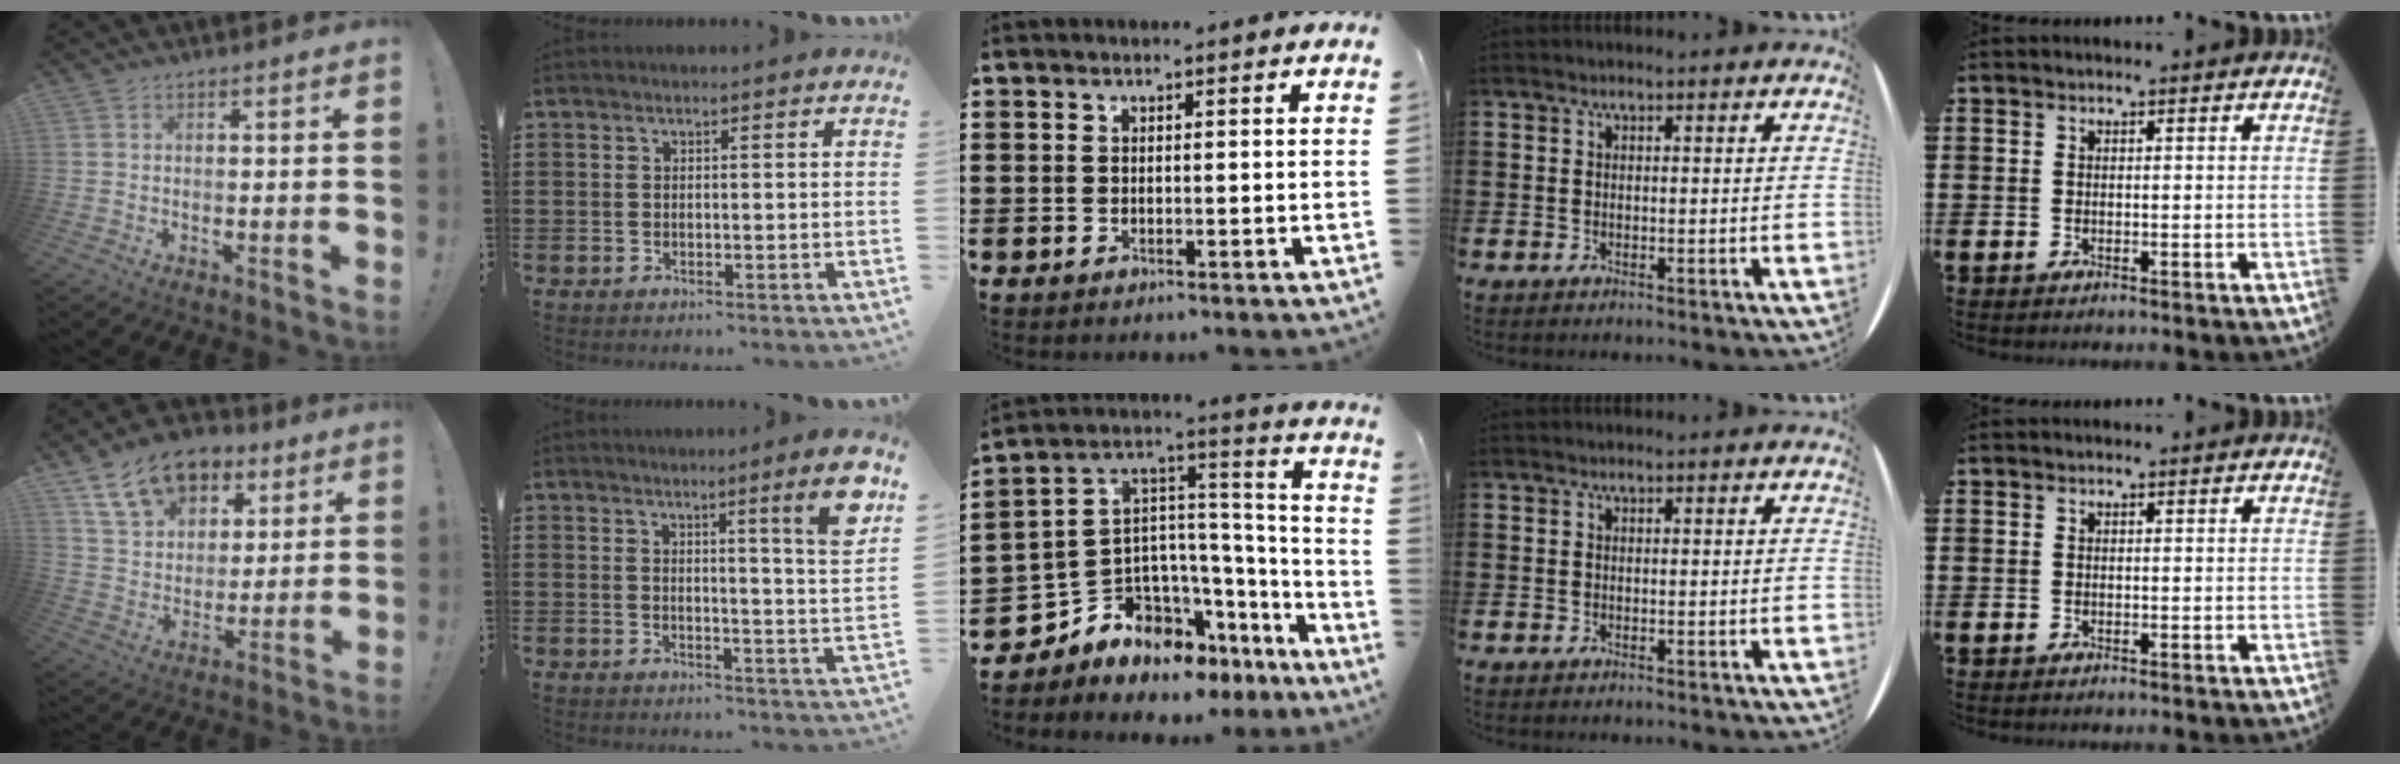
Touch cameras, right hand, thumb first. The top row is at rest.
{"thumb": {"total": 16.4, "force": [9.6, 10.8, 7.8], "torque": [-0.122, -0.048, 0.180]}, "index": {"total": 6.6, "force": [4.0, -1.1, 5.1], "torque": [-0.075, -0.027, 0.059]}, "middle": {"total": 6.5, "force": [-5.3, 3.8, 0.2], "torque": [-0.037, -0.022, -0.106]}}